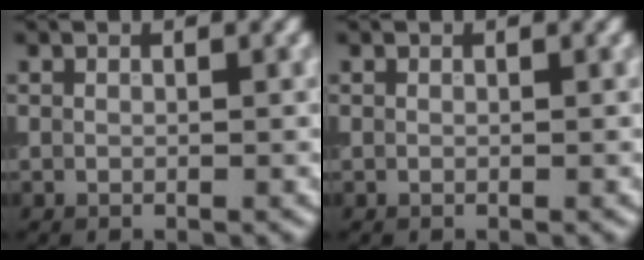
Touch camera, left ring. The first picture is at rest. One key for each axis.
{"total": 0.0}